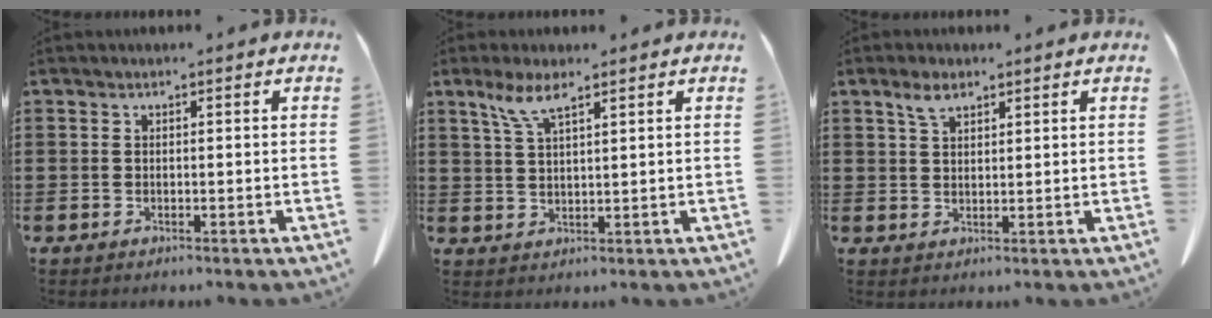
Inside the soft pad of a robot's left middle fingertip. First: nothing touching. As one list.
[{"total": 5.3, "force": [3.3, 1.1, 4.0], "torque": [-0.087, 0.003, 0.059]}, {"total": 3.1, "force": [2.1, 1.2, 2.0], "torque": [-0.046, 0.002, 0.039]}]